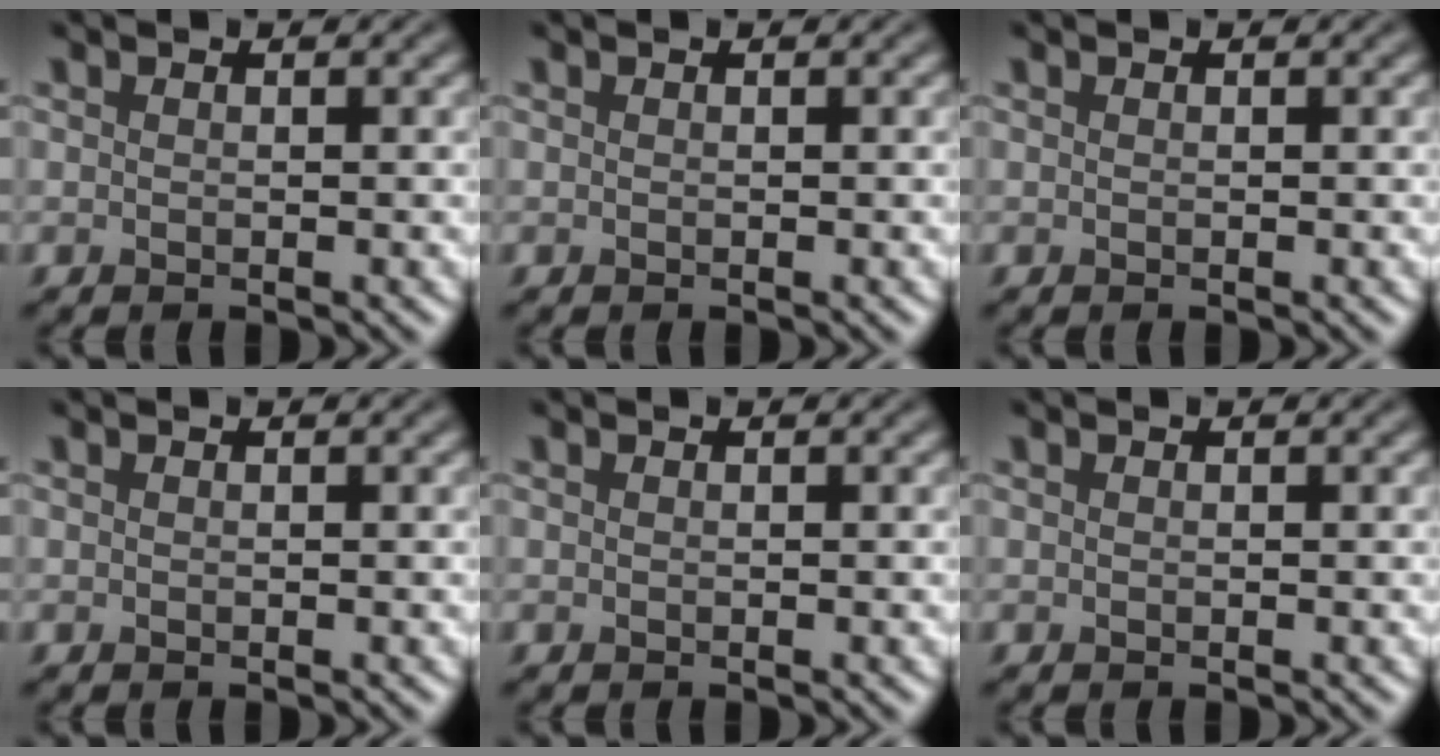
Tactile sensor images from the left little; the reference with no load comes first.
{"total": 0.0}
{"total": 0.0}
{"total": 0.0}
{"total": 0.0}
{"total": 0.0}